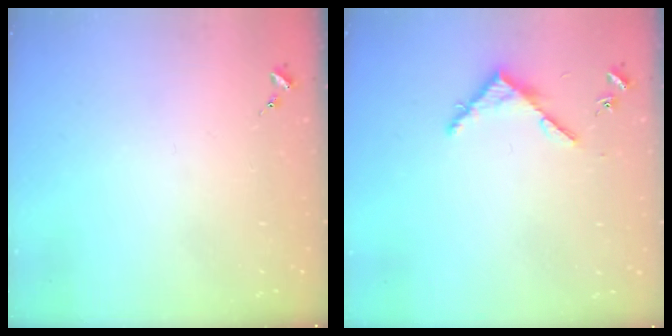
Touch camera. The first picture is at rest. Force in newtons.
{"total": 3.7, "press": 3.7, "slide": 0.3}